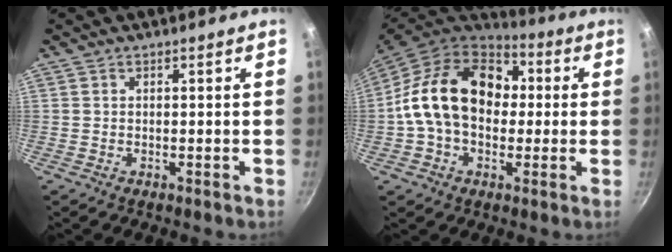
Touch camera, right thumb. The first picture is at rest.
{"total": 19.6, "force": [1.4, 14.3, 13.4], "torque": [-0.198, 0.036, 0.010]}